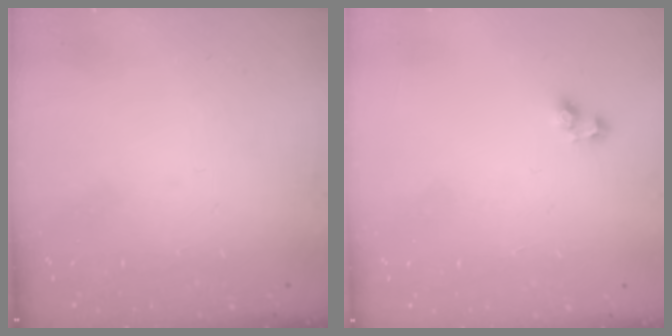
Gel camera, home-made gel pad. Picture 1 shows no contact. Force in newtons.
{"total": 3.5, "press": 3.5, "slide": 0.3}